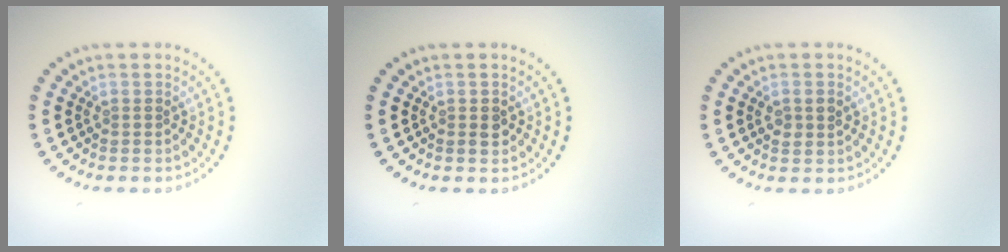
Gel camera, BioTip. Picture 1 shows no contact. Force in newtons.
{"total": 1.2, "press": 1.2, "slide": 0.3}
{"total": 1.5, "press": 1.5, "slide": 0.1}